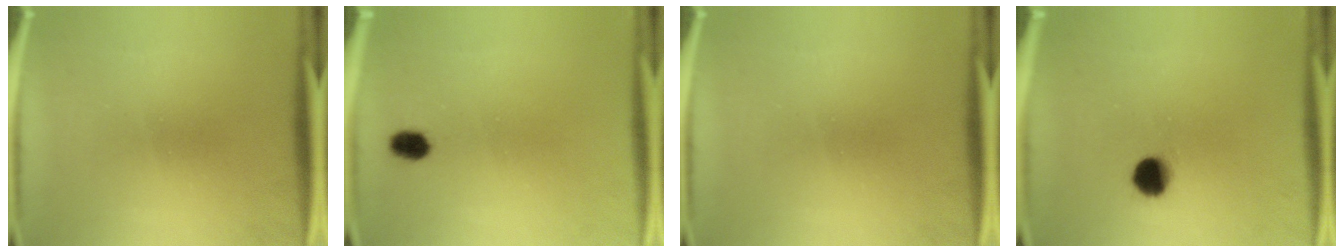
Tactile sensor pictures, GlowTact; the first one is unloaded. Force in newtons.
{"total": 2.7}
{"total": 0.0}
{"total": 5.6}